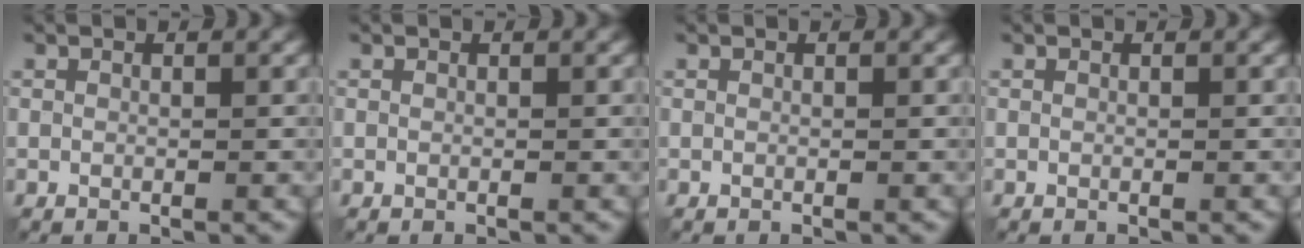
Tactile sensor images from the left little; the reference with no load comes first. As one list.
[{"total": 0.0}, {"total": 0.0}, {"total": 0.0}]